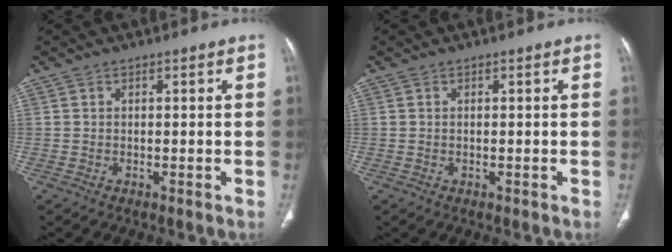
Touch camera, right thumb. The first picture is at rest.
{"total": 0.0}